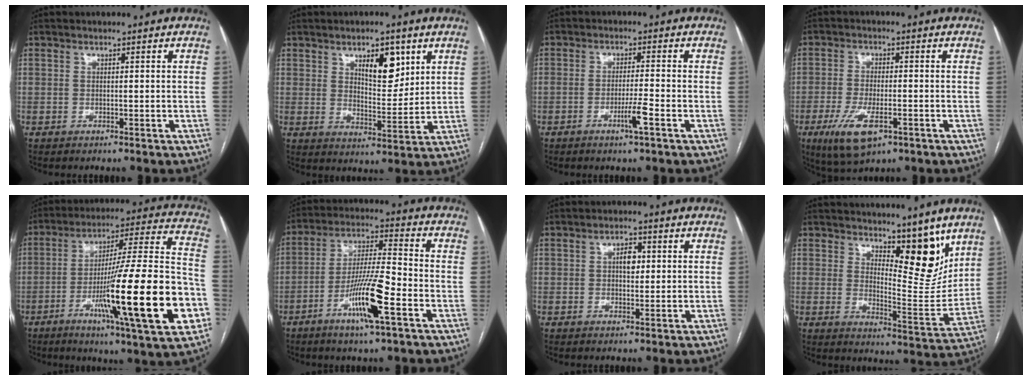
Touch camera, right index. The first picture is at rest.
{"total": 7.7, "force": [3.9, 3.1, 5.9], "torque": [-0.091, -0.003, 0.065]}
{"total": 3.9, "force": [-1.9, -0.4, 3.4], "torque": [-0.063, -0.007, -0.036]}
{"total": 8.6, "force": [-4.0, 2.9, 7.0], "torque": [-0.141, -0.018, -0.064]}
{"total": 27.4, "force": [-8.4, 1.2, 26.0], "torque": [-0.353, -0.014, -0.136]}
{"total": 12.1, "force": [-5.2, 0.9, 10.9], "torque": [-0.204, -0.007, -0.096]}
{"total": 3.0, "force": [0.5, 1.6, 2.5], "torque": [-0.040, 0.007, 0.008]}
{"total": 10.5, "force": [7.2, 3.4, 6.8], "torque": [-0.088, -0.017, 0.119]}